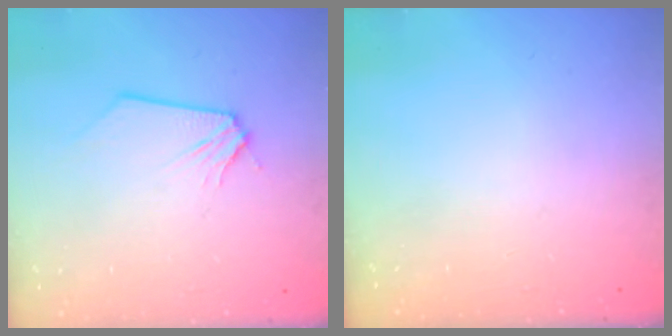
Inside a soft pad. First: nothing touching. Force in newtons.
{"total": 0.0}